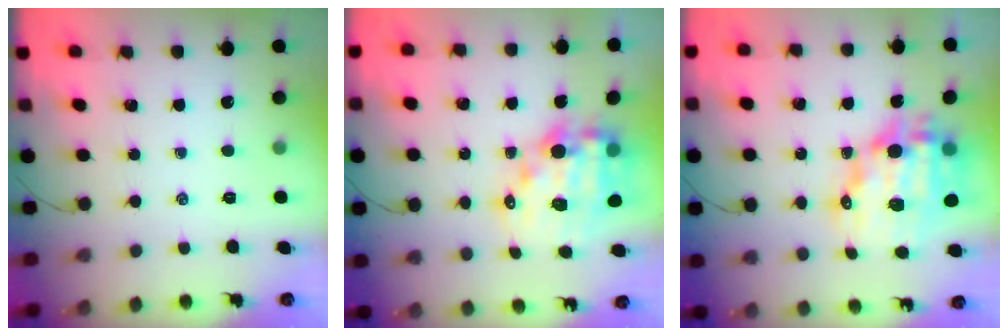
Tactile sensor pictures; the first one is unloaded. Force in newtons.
{"total": 16.2, "press": 15.7, "slide": 4.0}
{"total": 19.2, "press": 18.8, "slide": 3.8}